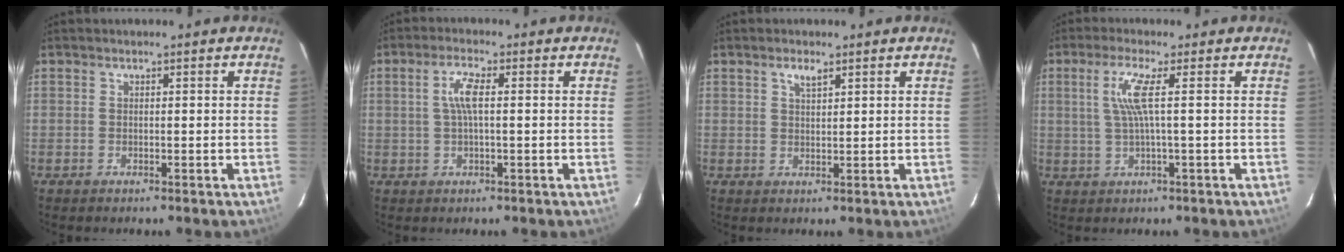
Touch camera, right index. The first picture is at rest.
{"total": 3.9, "force": [0.1, 0.9, 3.8], "torque": [-0.076, 0.007, 0.004]}
{"total": 2.1, "force": [1.4, 0.8, 1.4], "torque": [-0.024, 0.004, 0.025]}
{"total": 5.0, "force": [0.9, -0.6, 4.9], "torque": [-0.094, 0.001, 0.023]}